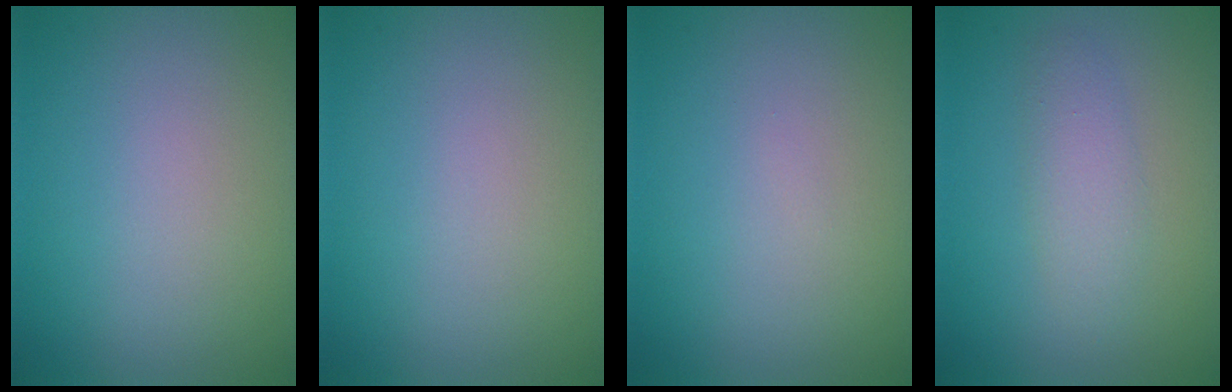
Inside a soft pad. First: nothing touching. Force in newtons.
{"total": 0.0}
{"total": 0.0}
{"total": 2.3, "press": 2.3, "slide": 0.1}